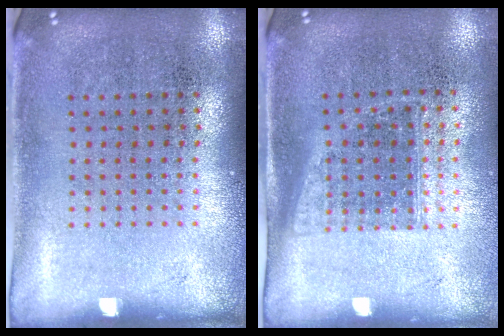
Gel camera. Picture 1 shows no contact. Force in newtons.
{"total": 1.0, "press": 0.8, "slide": 0.6}